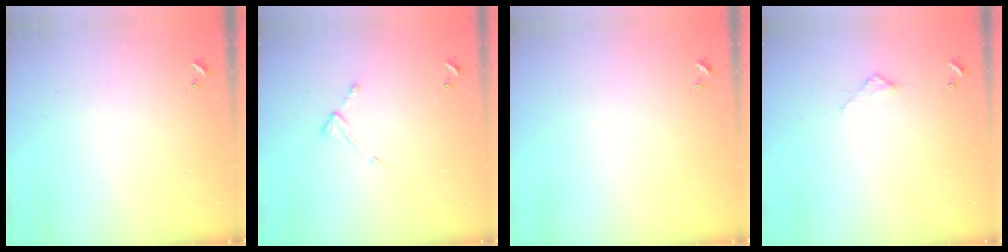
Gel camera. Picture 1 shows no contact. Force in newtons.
{"total": 4.4, "press": 4.4, "slide": 0.4}
{"total": 0.0}
{"total": 2.7, "press": 2.7, "slide": 0.3}